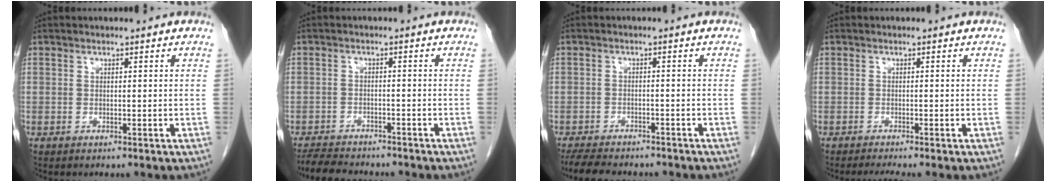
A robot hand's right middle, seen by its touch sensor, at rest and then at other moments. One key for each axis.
{"total": 6.7, "fx": -6.2, "fy": 1.8, "fz": 2.0, "tx": -0.035, "ty": -0.014, "tz": -0.098}
{"total": 8.8, "fx": -7.6, "fy": 2.7, "fz": 3.4, "tx": -0.060, "ty": -0.010, "tz": -0.112}
{"total": 1.9, "fx": -1.6, "fy": -0.6, "fz": 0.8, "tx": -0.021, "ty": -0.008, "tz": -0.030}